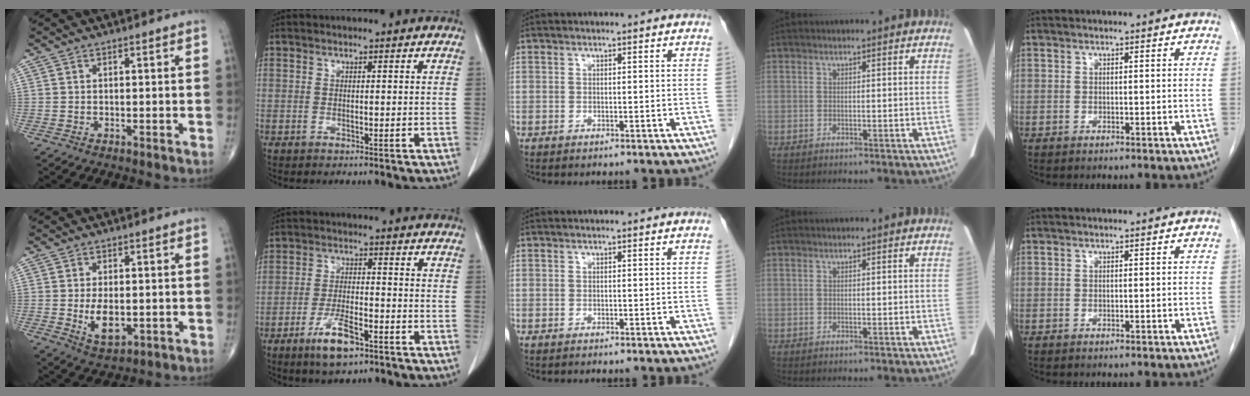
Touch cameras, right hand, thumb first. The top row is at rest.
{"thumb": {"total": 6.6, "force": [-0.8, 3.6, 5.4], "torque": [-0.085, -0.011, -0.003]}, "index": {"total": 7.0, "force": [-4.2, 1.9, 5.3], "torque": [-0.104, -0.007, -0.069]}}